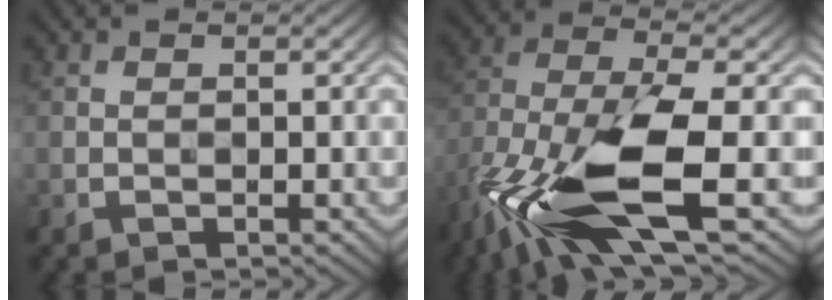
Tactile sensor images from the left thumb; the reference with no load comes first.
{"total": 14.5, "force": [-6.2, 4.9, 12.2], "torque": [-0.267, -0.020, -0.120]}